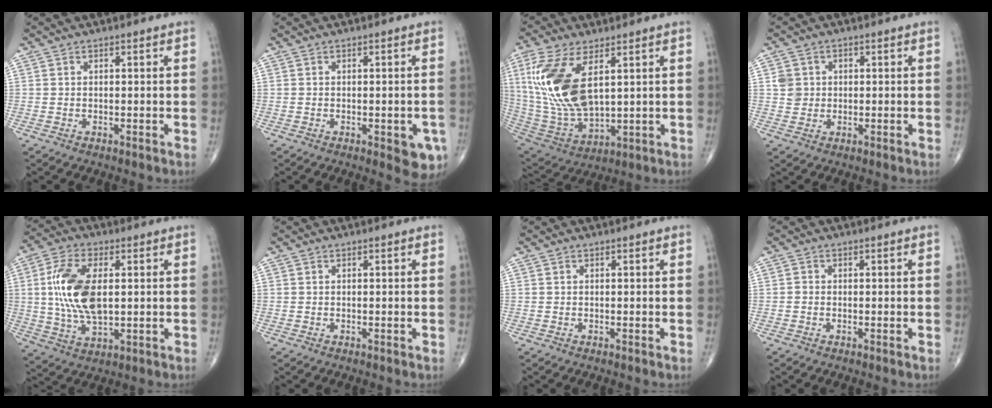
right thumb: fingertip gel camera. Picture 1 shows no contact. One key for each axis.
{"total": 3.5, "fx": -1.3, "fy": 1.6, "fz": 2.8, "tx": -0.013, "ty": -0.002, "tz": -0.015}
{"total": 18.2, "fx": 5.3, "fy": 8.8, "fz": 15.0, "tx": -0.317, "ty": -0.022, "tz": 0.114}
{"total": 3.4, "fx": 0.6, "fy": 3.2, "fz": 0.9, "tx": 0.002, "ty": 0.002, "tz": 0.010}
{"total": 13.8, "fx": 1.6, "fy": 7.0, "fz": 11.8, "tx": -0.238, "ty": -0.004, "tz": 0.033}
{"total": 0.0}
{"total": 0.0}
{"total": 0.6, "fx": -0.2, "fy": 0.5, "fz": 0.2, "tx": -0.002, "ty": 0.002, "tz": -0.009}